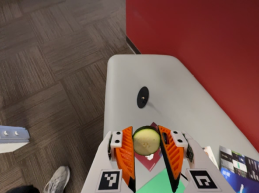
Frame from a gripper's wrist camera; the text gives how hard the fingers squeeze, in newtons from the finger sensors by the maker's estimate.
{"total": 11.6, "left": 13.3, "right": 9.9}